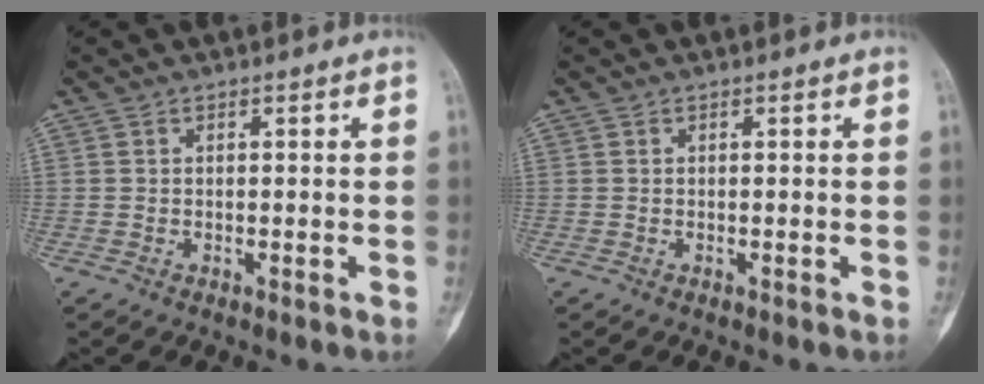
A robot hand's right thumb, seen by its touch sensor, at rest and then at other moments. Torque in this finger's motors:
{"motor_torque": [0.00, 0.00, 0.11, -0.11, 0.01]}